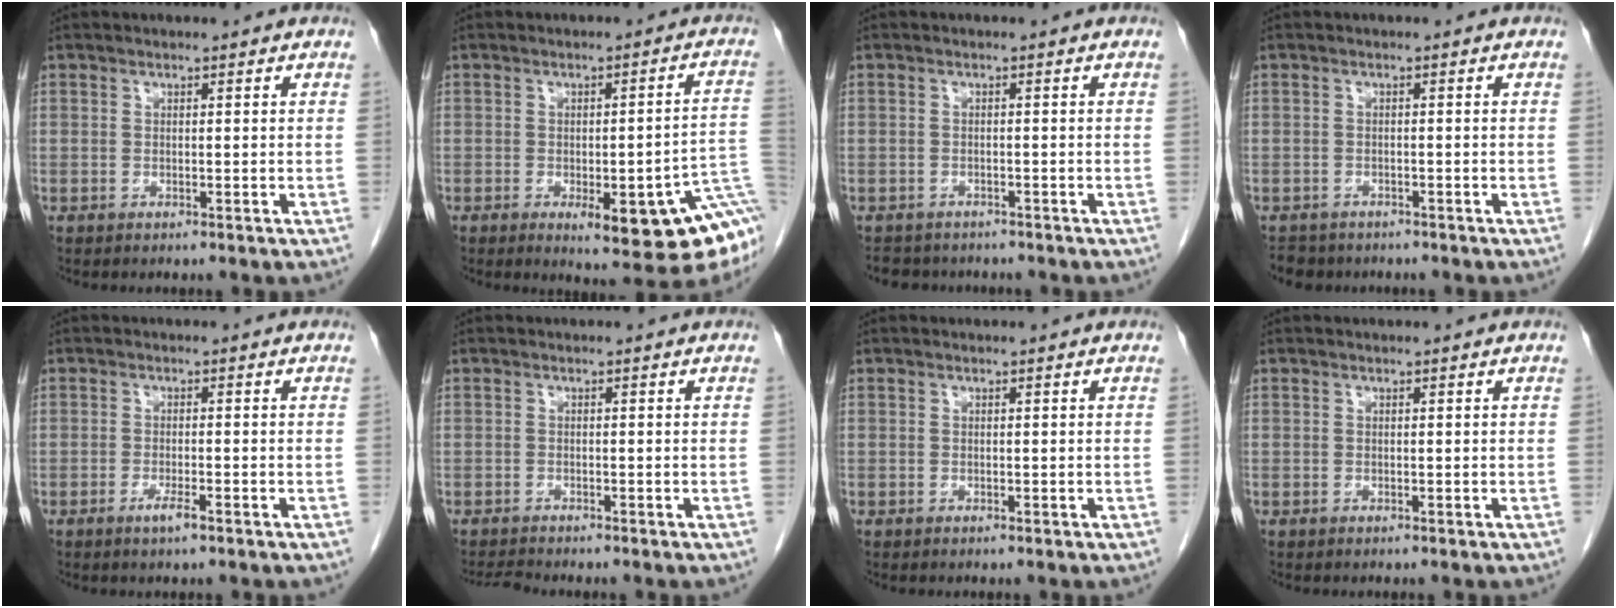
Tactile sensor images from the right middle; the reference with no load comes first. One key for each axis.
{"total": 15.3, "fx": -5.9, "fy": 3.0, "fz": 13.8, "tx": -0.095, "ty": 0.011, "tz": -0.062}
{"total": 5.0, "fx": -4.4, "fy": 2.2, "fz": 0.9, "tx": -0.017, "ty": -0.003, "tz": -0.058}
{"total": 3.8, "fx": -3.2, "fy": 1.8, "fz": 0.4, "tx": -0.013, "ty": -0.003, "tz": -0.047}
{"total": 2.2, "fx": -1.3, "fy": 0.1, "fz": 1.7, "tx": -0.033, "ty": -0.002, "tz": -0.023}
{"total": 1.6, "fx": -1.6, "fy": -0.5, "fz": 0.1, "tx": -0.014, "ty": -0.014, "tz": -0.028}
{"total": 0.0}
{"total": 0.0}